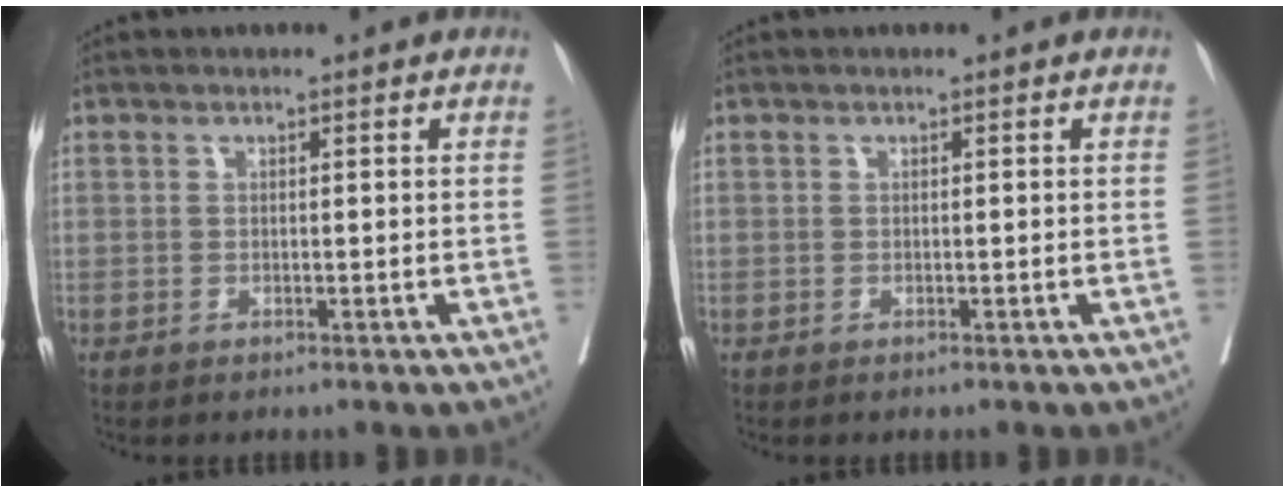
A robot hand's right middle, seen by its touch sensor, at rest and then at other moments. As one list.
[{"total": 0.0}]